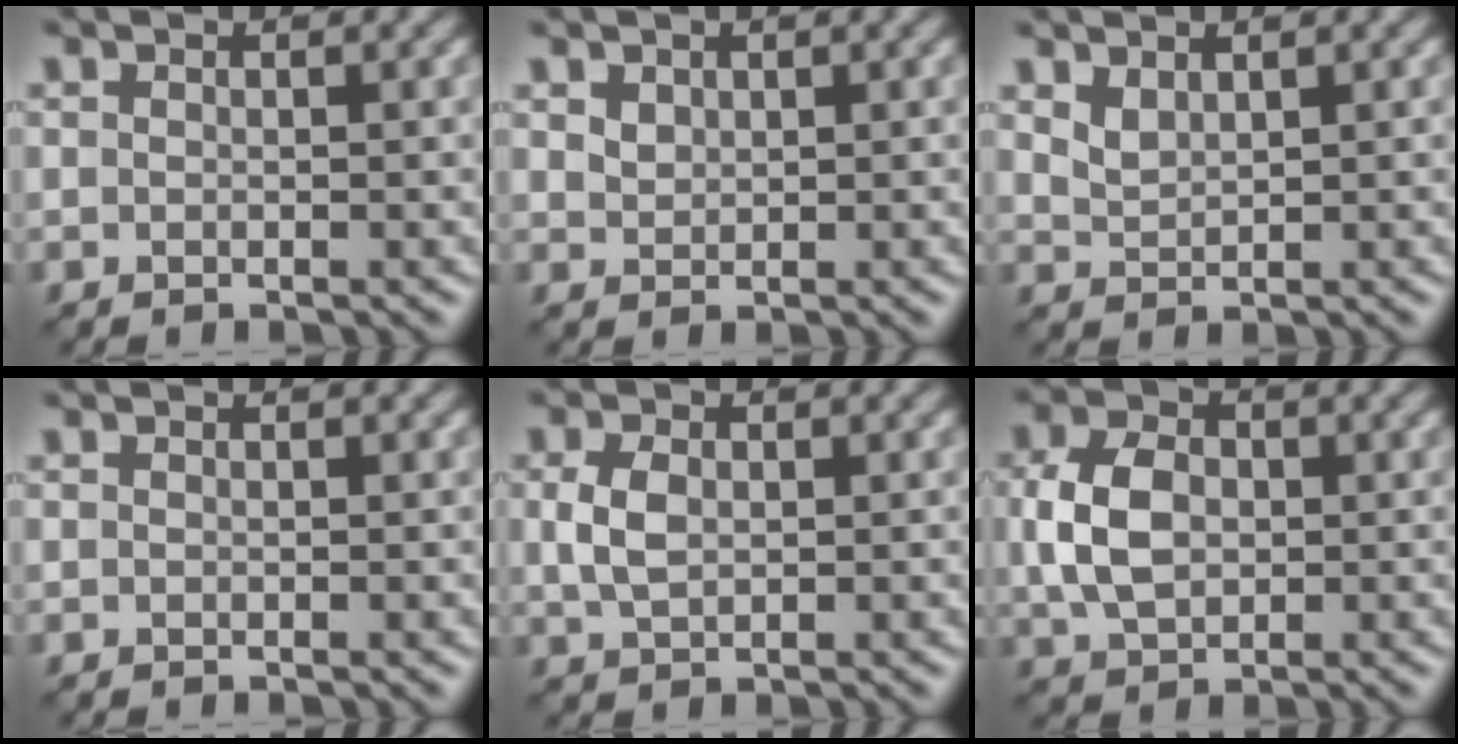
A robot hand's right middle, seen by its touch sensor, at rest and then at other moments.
{"total": 1.2, "force": [0.8, 0.8, 0.4], "torque": [-0.009, 0.000, 0.018]}
{"total": 1.5, "force": [1.2, 0.6, 0.7], "torque": [-0.019, -0.002, 0.029]}
{"total": 0.0}
{"total": 2.7, "force": [0.4, 1.8, 2.0], "torque": [-0.048, 0.001, 0.010]}
{"total": 5.3, "force": [0.2, 3.9, 3.6], "torque": [-0.080, 0.003, 0.003]}